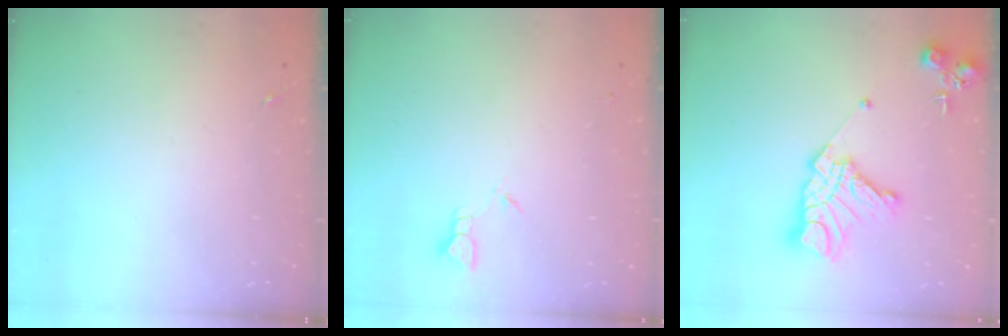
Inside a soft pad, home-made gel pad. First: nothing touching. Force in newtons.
{"total": 2.0, "press": 2.0, "slide": 0.1}
{"total": 18.2, "press": 18.1, "slide": 1.5}